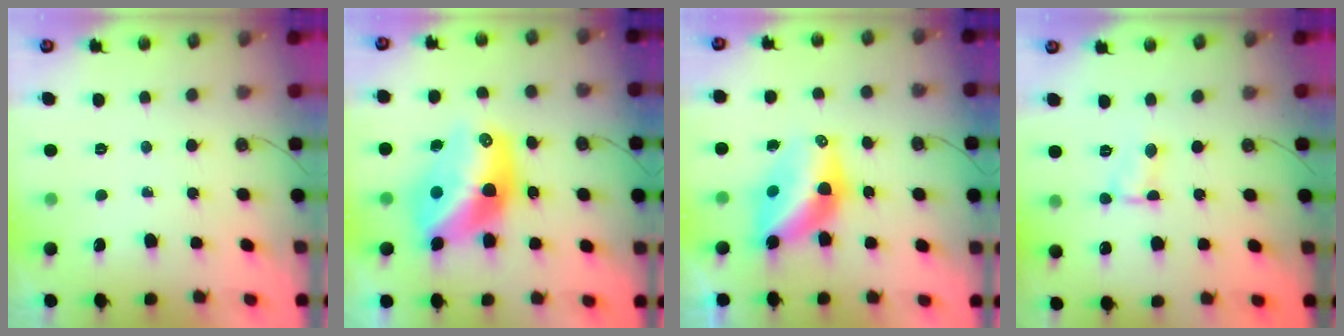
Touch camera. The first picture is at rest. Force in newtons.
{"total": 18.0, "press": 17.5, "slide": 4.3}
{"total": 10.8, "press": 10.8, "slide": 0.3}
{"total": 1.4, "press": 1.4, "slide": 0.2}